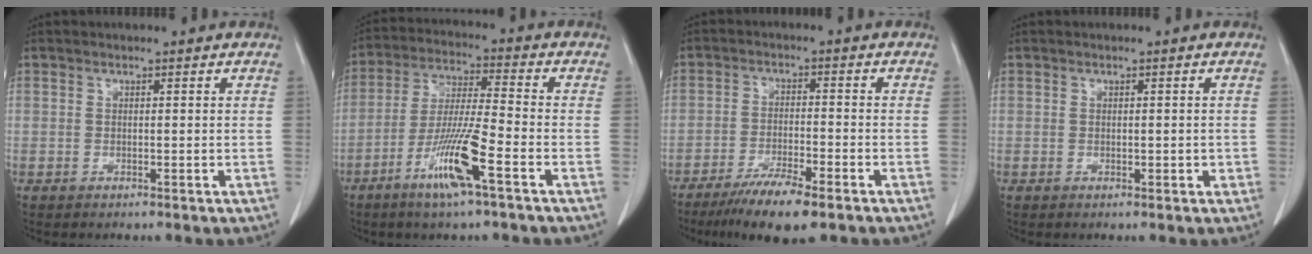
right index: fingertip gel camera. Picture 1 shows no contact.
{"total": 11.1, "force": [-5.5, 0.0, 9.7], "torque": [-0.189, -0.013, -0.109]}
{"total": 8.6, "force": [-6.2, 0.8, 6.0], "torque": [-0.100, -0.020, -0.104]}
{"total": 1.1, "force": [-0.2, 0.6, 0.9], "torque": [-0.013, 0.003, 0.002]}